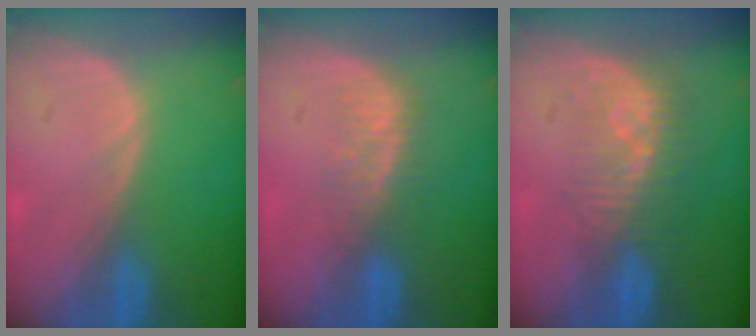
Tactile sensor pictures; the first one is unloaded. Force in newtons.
{"total": 4.1, "press": 3.7, "slide": 1.8}
{"total": 8.2, "press": 7.3, "slide": 3.7}